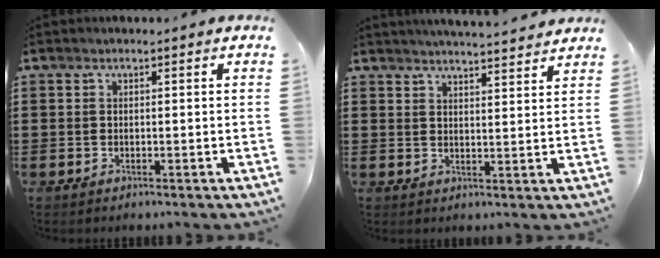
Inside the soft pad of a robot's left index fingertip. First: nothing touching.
{"total": 3.5, "force": [3.4, -0.6, 0.2], "torque": [-0.015, -0.020, 0.060]}